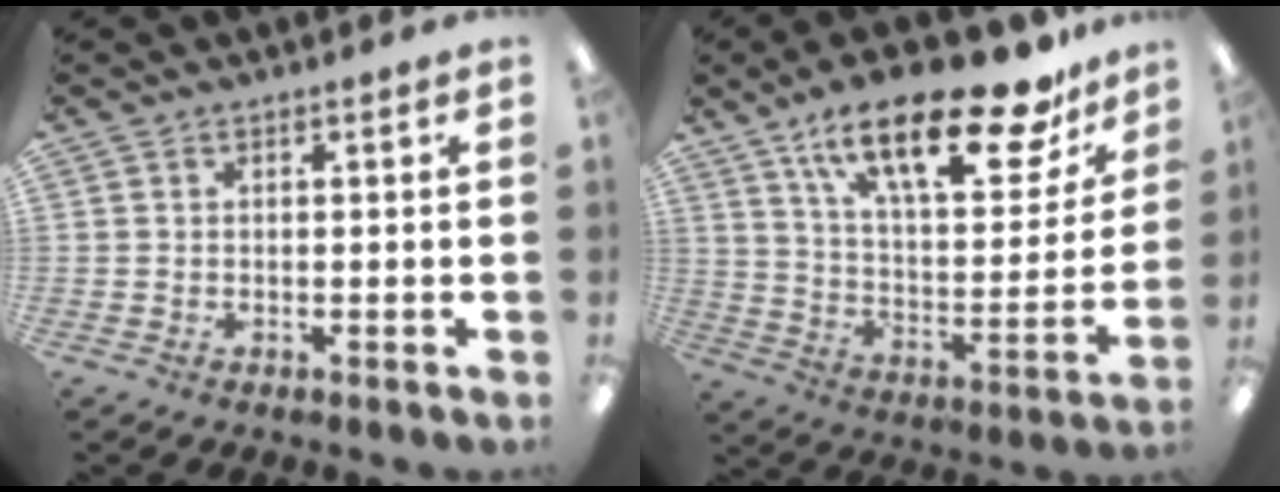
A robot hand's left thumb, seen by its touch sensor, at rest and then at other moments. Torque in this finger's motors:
{"motor_torque": [0.40, 0.42, 1.37, -1.41, 0.32]}